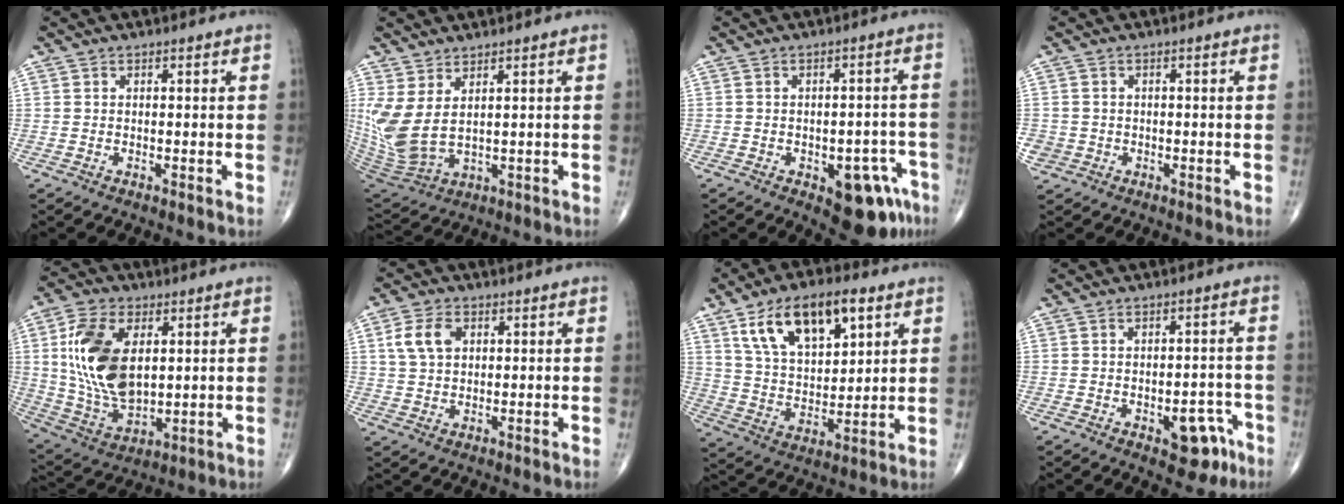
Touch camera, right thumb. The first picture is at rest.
{"total": 11.0, "force": [2.9, 5.2, 9.3], "torque": [-0.217, -0.022, 0.079]}
{"total": 10.3, "force": [-5.1, 5.0, 7.5], "torque": [-0.053, 0.031, -0.057]}
{"total": 2.8, "force": [-0.7, 2.6, 0.6], "torque": [-0.001, 0.005, -0.010]}
{"total": 17.7, "force": [3.5, 10.3, 13.9], "torque": [-0.256, -0.015, 0.073]}
{"total": 6.2, "force": [1.9, 4.2, 4.2], "torque": [-0.076, 0.002, 0.035]}
{"total": 16.7, "force": [8.1, 8.2, 12.1], "torque": [-0.174, -0.022, 0.148]}
{"total": 7.3, "force": [-3.6, 3.9, 5.1], "torque": [-0.033, 0.031, -0.040]}